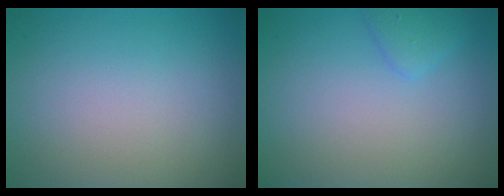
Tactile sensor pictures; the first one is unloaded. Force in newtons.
{"total": 1.4, "press": 1.4, "slide": 0.1}